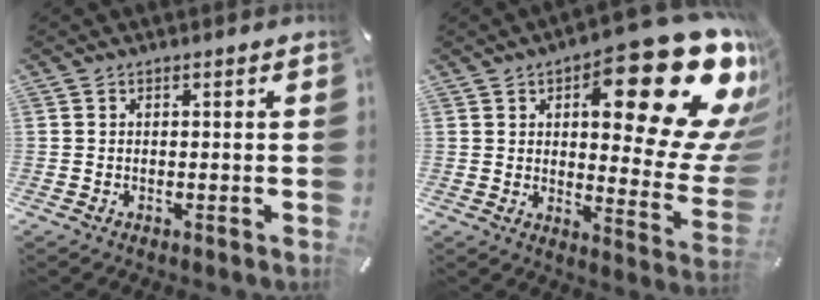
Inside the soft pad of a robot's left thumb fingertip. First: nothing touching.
{"total": 29.9, "force": [13.9, 11.9, 23.6], "torque": [-0.291, -0.099, 0.228]}